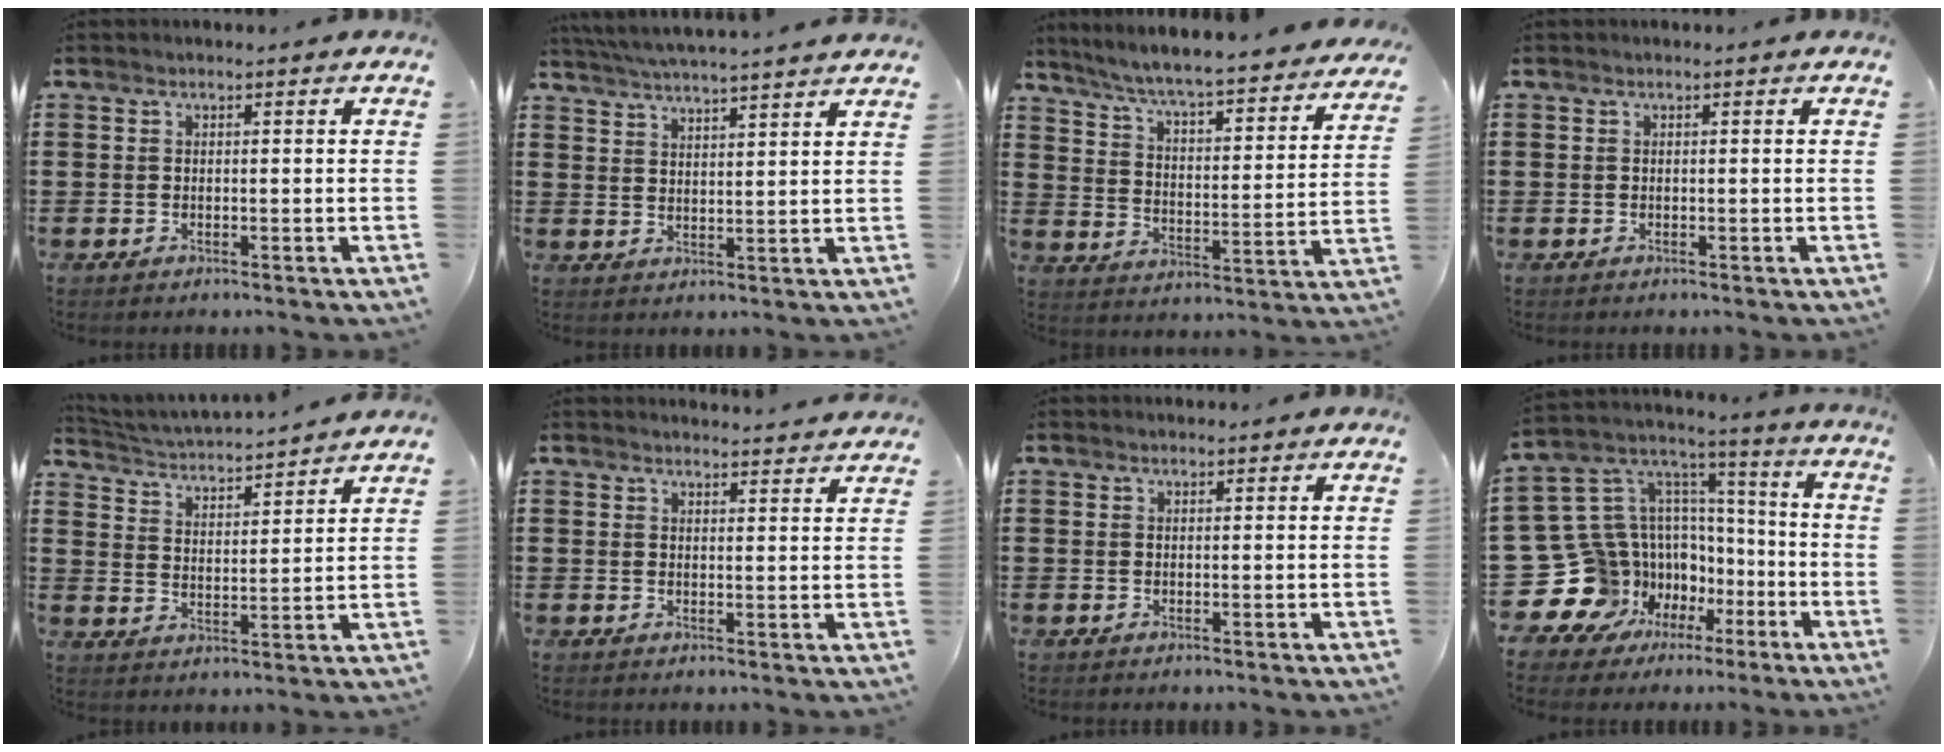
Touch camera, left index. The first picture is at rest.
{"total": 4.9, "force": [4.7, -0.8, 0.9], "torque": [-0.035, -0.024, 0.083]}
{"total": 5.5, "force": [5.1, -0.4, 2.2], "torque": [-0.066, -0.048, 0.080]}
{"total": 0.0}
{"total": 3.4, "force": [3.4, -0.3, 0.3], "torque": [-0.026, -0.033, 0.052]}
{"total": 2.6, "force": [2.6, -0.3, 0.0], "torque": [0.001, -0.013, 0.047]}
{"total": 0.6, "force": [0.6, 0.1, 0.1], "torque": [-0.004, 0.000, 0.013]}
{"total": 14.8, "force": [-5.3, 13.4, 3.4], "torque": [-0.134, -0.029, -0.048]}